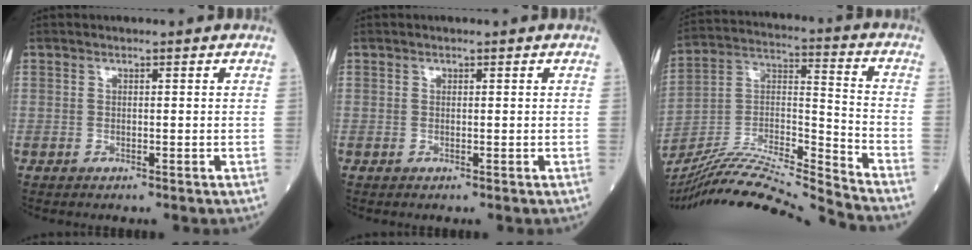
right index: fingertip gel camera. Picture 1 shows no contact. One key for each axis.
{"total": 0.0}
{"total": 21.1, "fx": -19.8, "fy": -1.5, "fz": 7.1, "tx": -0.151, "ty": 0.000, "tz": -0.344}